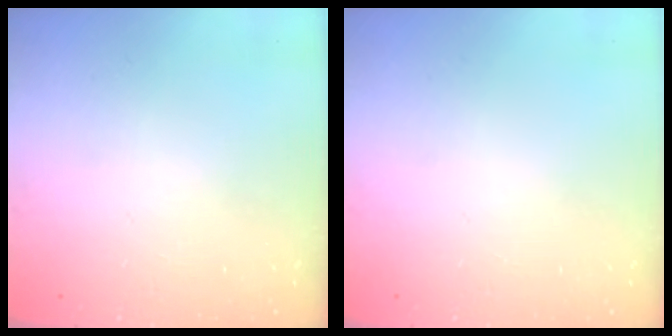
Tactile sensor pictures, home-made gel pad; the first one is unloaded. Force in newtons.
{"total": 0.0}